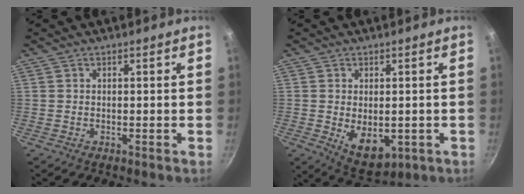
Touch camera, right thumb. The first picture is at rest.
{"total": 8.4, "force": [-1.2, 5.3, 6.5], "torque": [-0.085, -0.013, 0.001]}